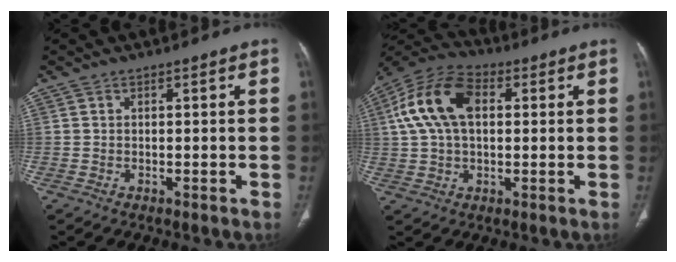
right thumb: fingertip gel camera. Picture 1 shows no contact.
{"total": 14.0, "force": [2.8, 8.6, 10.7], "torque": [-0.213, 0.028, 0.045]}